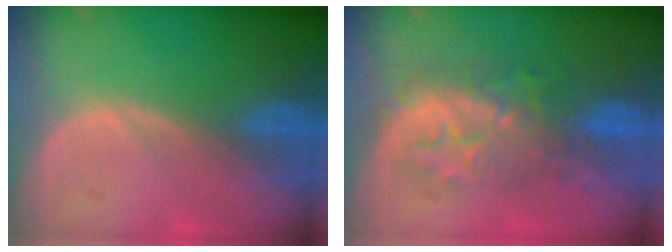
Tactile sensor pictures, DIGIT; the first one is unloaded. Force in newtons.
{"total": 8.1, "press": 8.0, "slide": 1.2}